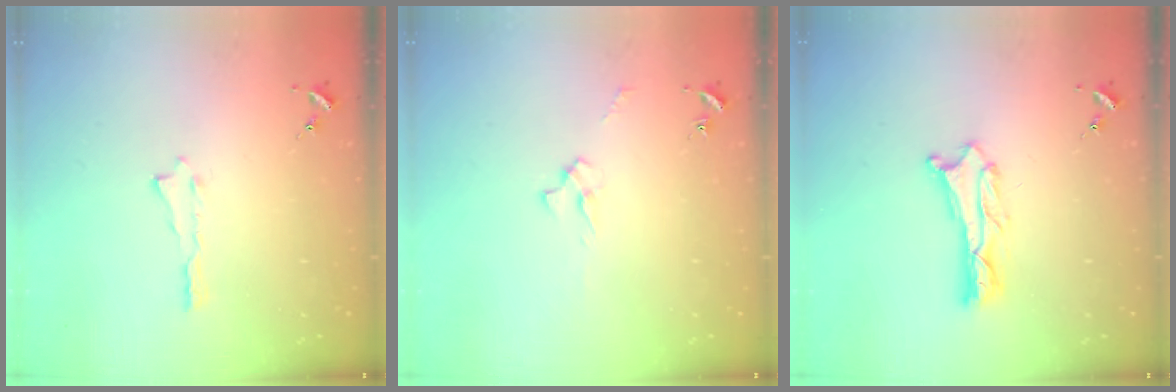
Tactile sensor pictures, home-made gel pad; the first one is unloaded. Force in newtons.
{"total": 2.4, "press": 2.4, "slide": 0.4}
{"total": 1.8, "press": 1.8, "slide": 0.2}